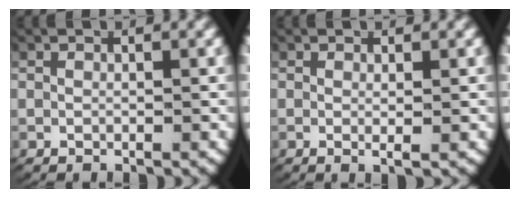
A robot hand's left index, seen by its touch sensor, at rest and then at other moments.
{"total": 1.0, "force": [0.0, 0.0, 1.0], "torque": [-0.023, -0.009, 0.002]}